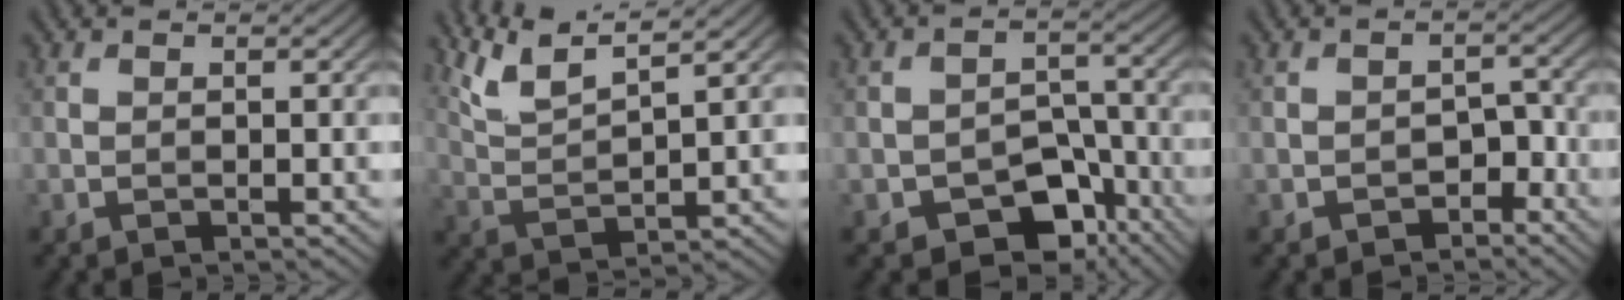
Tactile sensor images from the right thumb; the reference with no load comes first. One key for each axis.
{"total": 7.4, "fx": 5.7, "fy": 1.3, "fz": 4.5, "tx": -0.104, "ty": 0.012, "tz": 0.115}
{"total": 8.4, "fx": -4.8, "fy": 5.2, "fz": 4.4, "tx": -0.065, "ty": -0.008, "tz": -0.079}
{"total": 2.9, "fx": -1.9, "fy": 1.7, "fz": 1.4, "tx": -0.019, "ty": 0.008, "tz": -0.030}